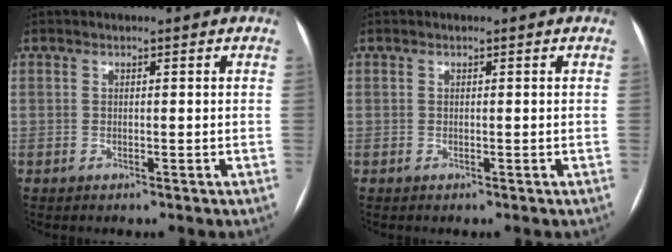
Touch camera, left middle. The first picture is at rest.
{"total": 0.0}